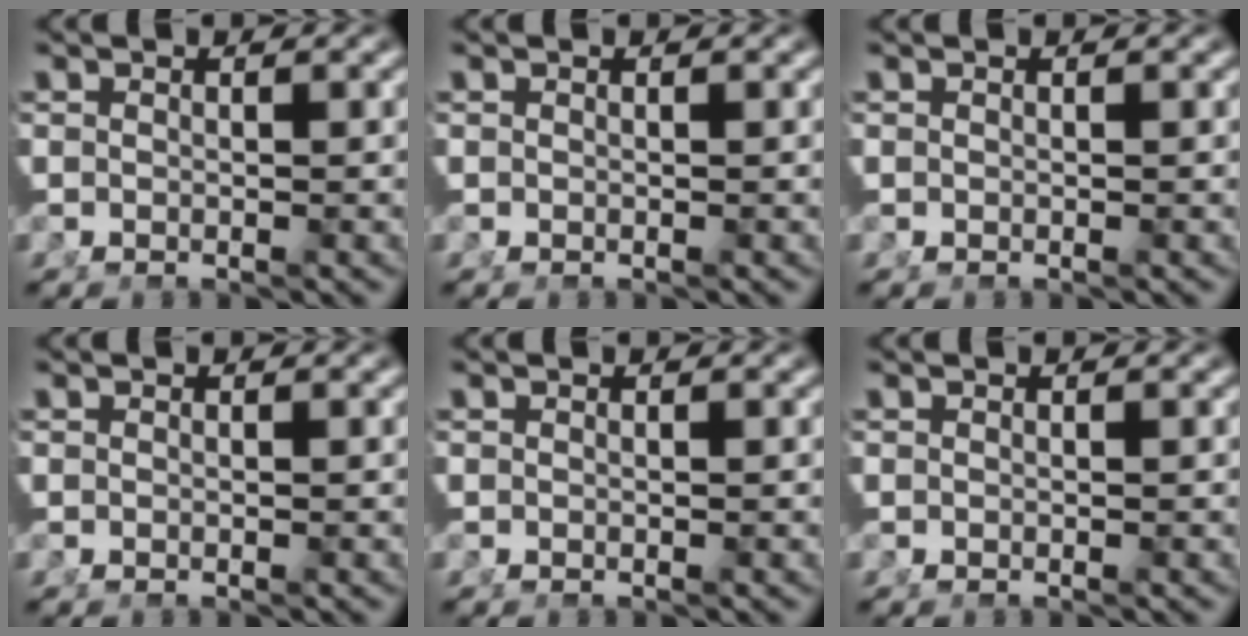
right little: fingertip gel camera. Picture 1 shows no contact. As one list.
[{"total": 0.0}, {"total": 0.0}, {"total": 0.0}, {"total": 0.0}, {"total": 0.0}]